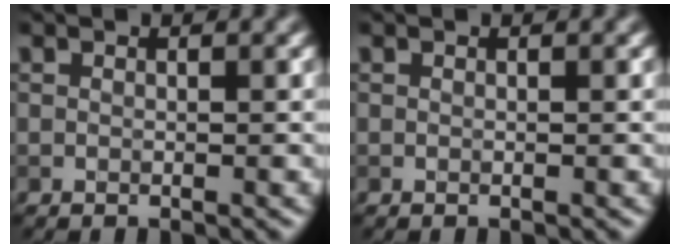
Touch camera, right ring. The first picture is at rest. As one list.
[{"total": 0.0}]